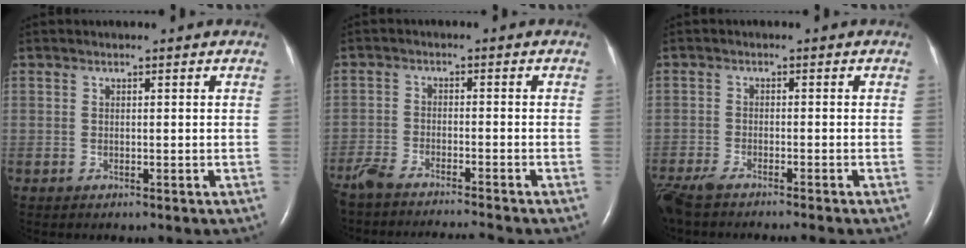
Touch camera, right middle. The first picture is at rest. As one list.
[{"total": 8.1, "force": [-7.6, -0.1, 2.8], "torque": [-0.047, -0.009, -0.128]}, {"total": 8.1, "force": [-7.0, 0.0, 4.1], "torque": [-0.059, -0.022, -0.116]}]